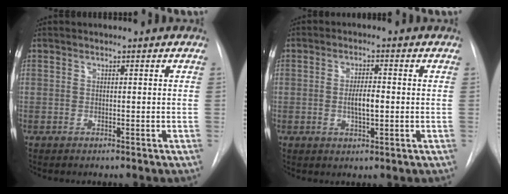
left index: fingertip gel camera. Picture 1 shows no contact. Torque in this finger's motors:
{"motor_torque": [0.69, 0.00, 0.30, 0.06]}